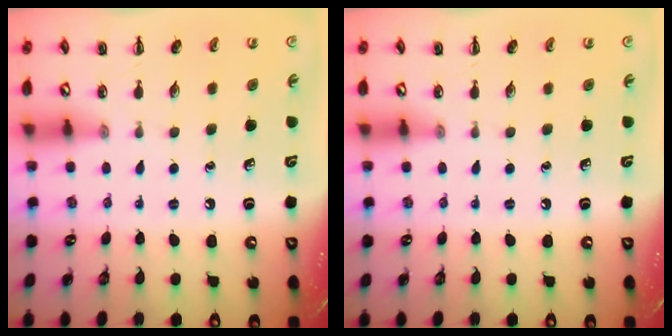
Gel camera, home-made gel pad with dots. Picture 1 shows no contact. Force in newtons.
{"total": 0.0}